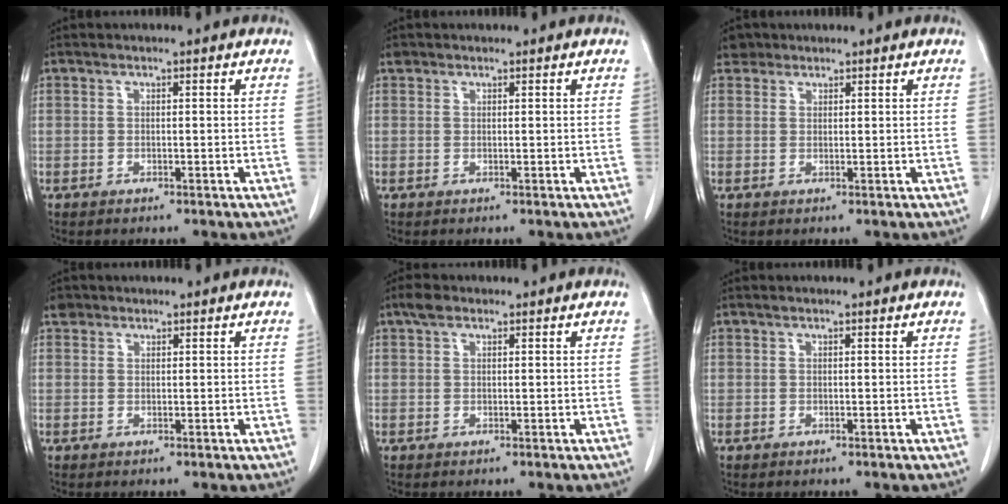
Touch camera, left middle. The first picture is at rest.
{"total": 0.9, "force": [0.7, 0.6, 0.0], "torque": [-0.002, 0.009, 0.011]}
{"total": 1.9, "force": [1.4, 1.2, -0.1], "torque": [0.002, 0.009, 0.022]}
{"total": 1.4, "force": [1.0, 1.0, 0.1], "torque": [0.001, 0.009, 0.014]}
{"total": 1.8, "force": [1.2, 1.0, 0.9], "torque": [-0.022, 0.014, 0.021]}
{"total": 0.0}